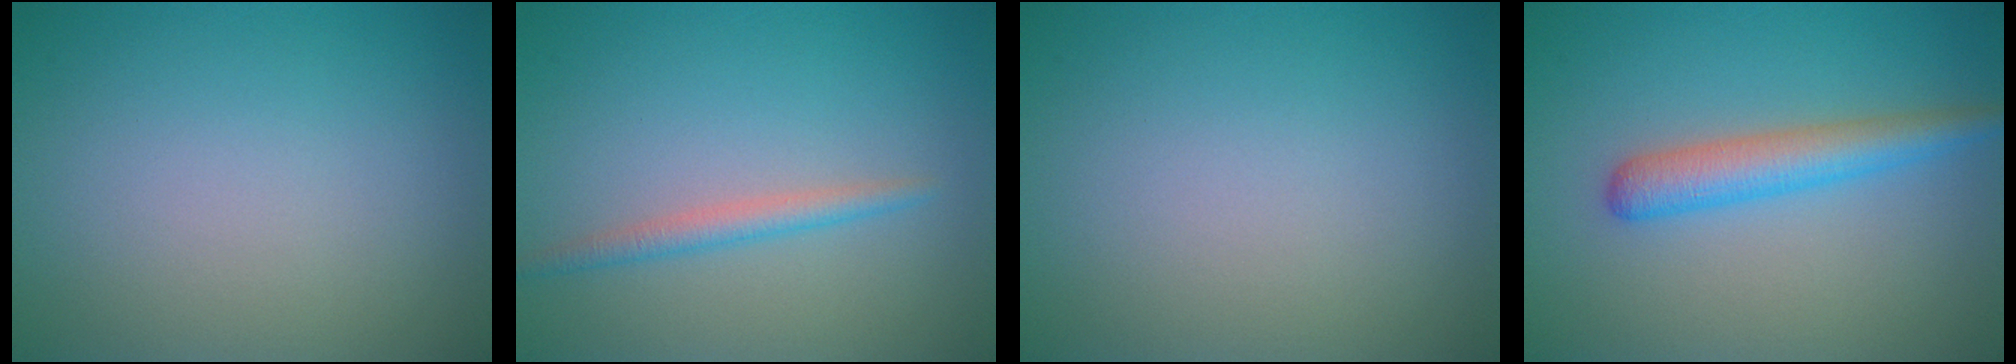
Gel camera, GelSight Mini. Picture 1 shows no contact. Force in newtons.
{"total": 1.8, "press": 1.7, "slide": 0.1}
{"total": 0.0}
{"total": 3.5, "press": 3.5, "slide": 0.1}